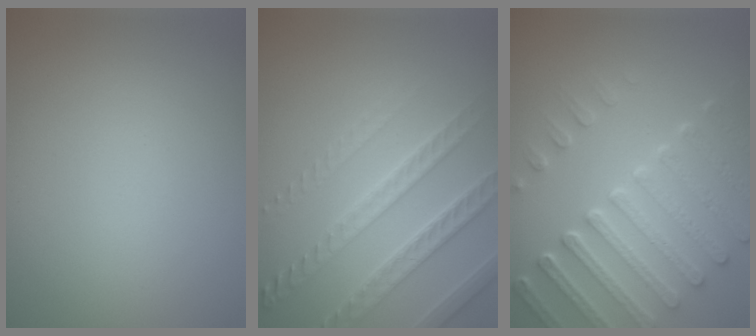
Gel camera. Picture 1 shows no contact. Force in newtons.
{"total": 4.1, "press": 3.8, "slide": 1.5}
{"total": 7.2, "press": 5.4, "slide": 4.8}